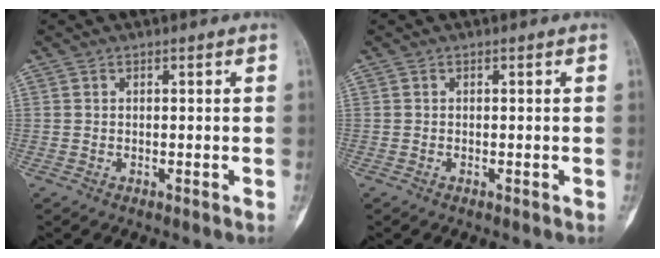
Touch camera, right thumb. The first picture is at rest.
{"total": 0.0}